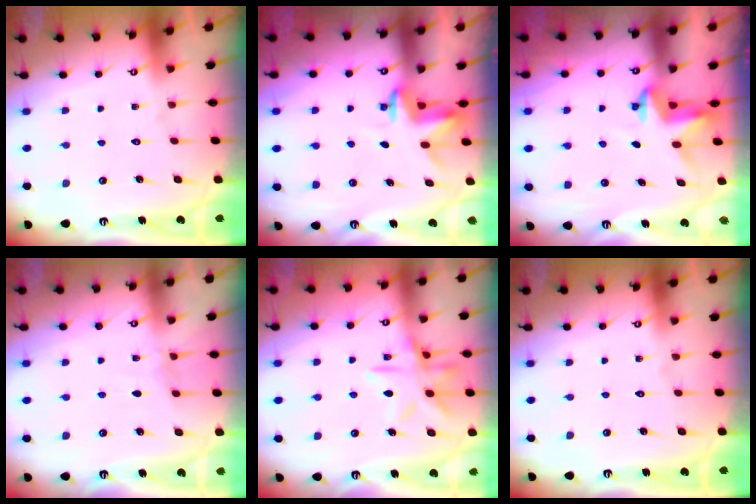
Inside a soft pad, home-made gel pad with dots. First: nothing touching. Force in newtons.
{"total": 3.5, "press": 3.5, "slide": 0.3}
{"total": 3.6, "press": 3.6, "slide": 0.3}
{"total": 3.4, "press": 3.3, "slide": 0.5}
{"total": 13.1, "press": 13.1, "slide": 0.9}
{"total": 0.0}